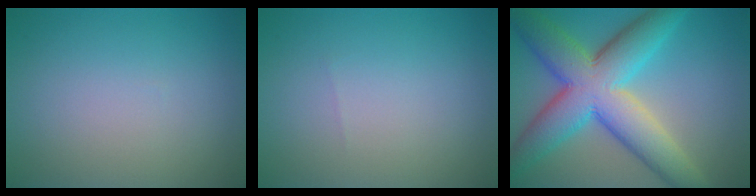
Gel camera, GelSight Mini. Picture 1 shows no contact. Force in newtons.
{"total": 0.0}
{"total": 11.1, "press": 11.1, "slide": 0.5}